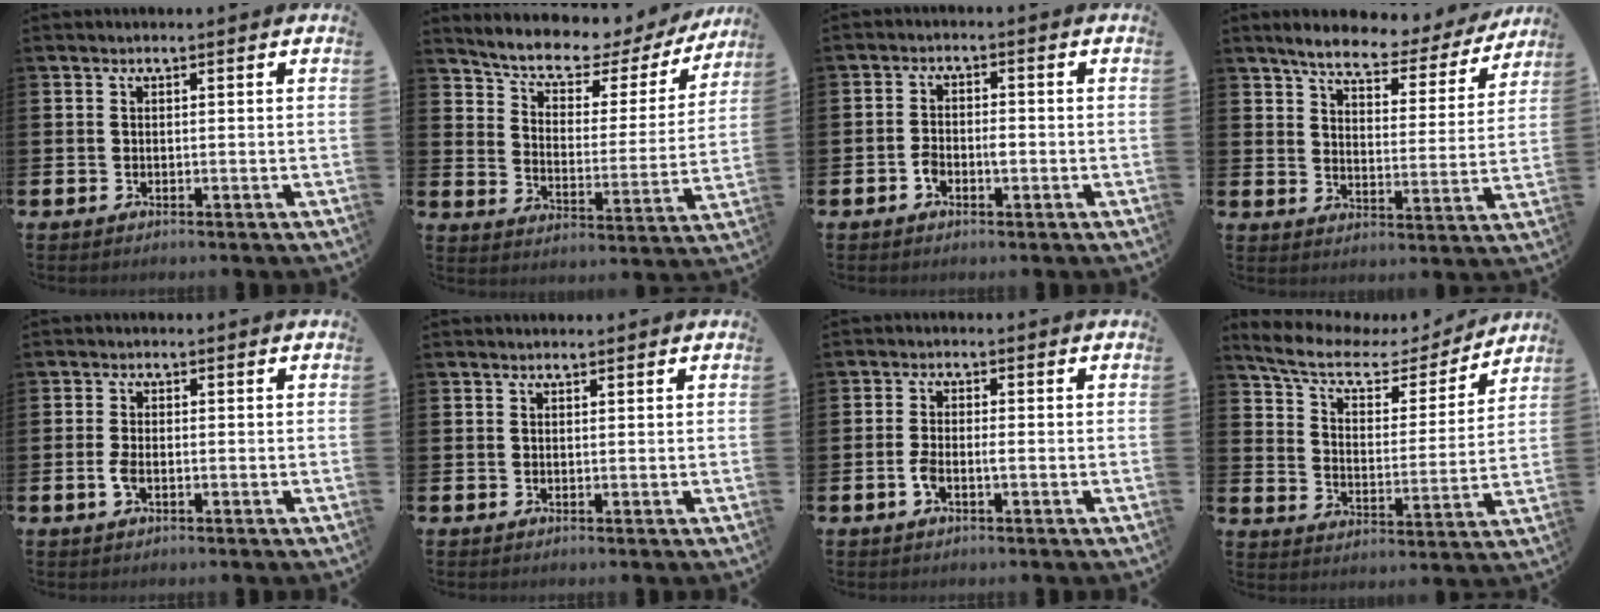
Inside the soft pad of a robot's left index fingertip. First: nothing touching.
{"total": 6.7, "force": [5.7, 2.4, 2.5], "torque": [-0.086, -0.040, 0.093]}
{"total": 2.2, "force": [-0.9, 1.2, 1.7], "torque": [-0.030, 0.005, -0.018]}
{"total": 6.7, "force": [6.0, 1.5, 2.5], "torque": [-0.066, -0.041, 0.097]}
{"total": 2.2, "force": [-0.7, 1.1, 1.8], "torque": [-0.033, 0.001, -0.012]}
{"total": 0.6, "force": [0.5, 0.2, 0.1], "torque": [0.005, -0.002, 0.008]}
{"total": 2.2, "force": [-0.9, 0.8, 1.9], "torque": [-0.034, 0.002, -0.016]}
{"total": 7.9, "force": [6.2, 3.2, 3.6], "torque": [-0.099, -0.038, 0.101]}